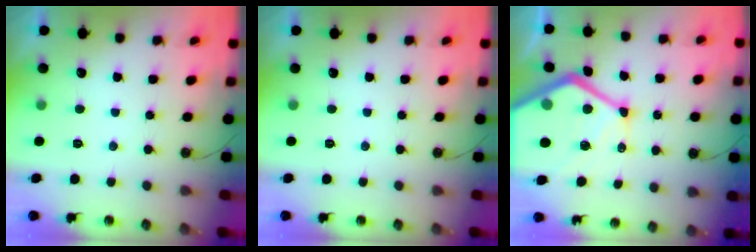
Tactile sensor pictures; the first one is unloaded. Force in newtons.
{"total": 0.0}
{"total": 27.3, "press": 27.1, "slide": 3.1}